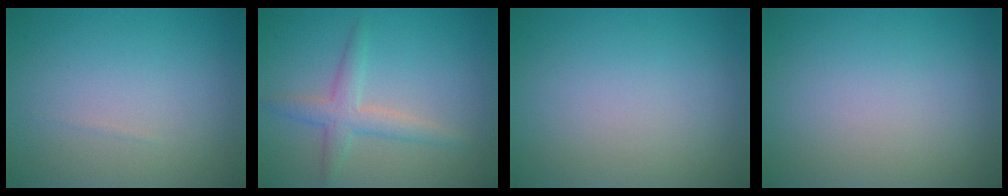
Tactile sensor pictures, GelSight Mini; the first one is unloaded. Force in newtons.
{"total": 2.8, "press": 2.8, "slide": 0.0}
{"total": 0.0}
{"total": 0.0}